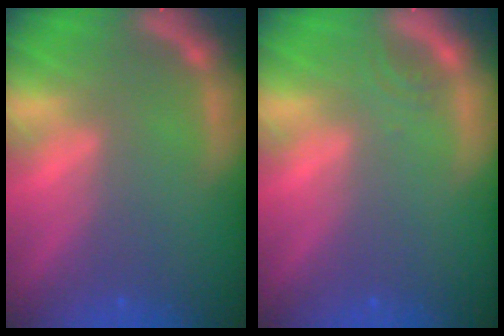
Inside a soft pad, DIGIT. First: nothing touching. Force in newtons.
{"total": 1.0}